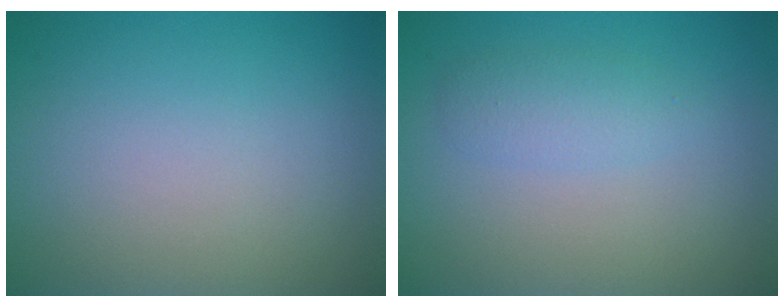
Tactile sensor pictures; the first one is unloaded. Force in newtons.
{"total": 1.9, "press": 1.9, "slide": 0.1}